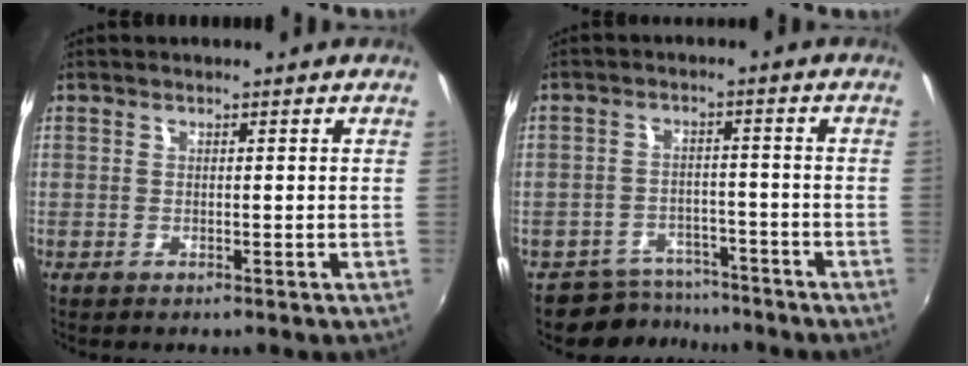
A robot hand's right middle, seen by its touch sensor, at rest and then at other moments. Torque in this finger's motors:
{"motor_torque": [-0.04, -0.33, -0.46, -0.09]}